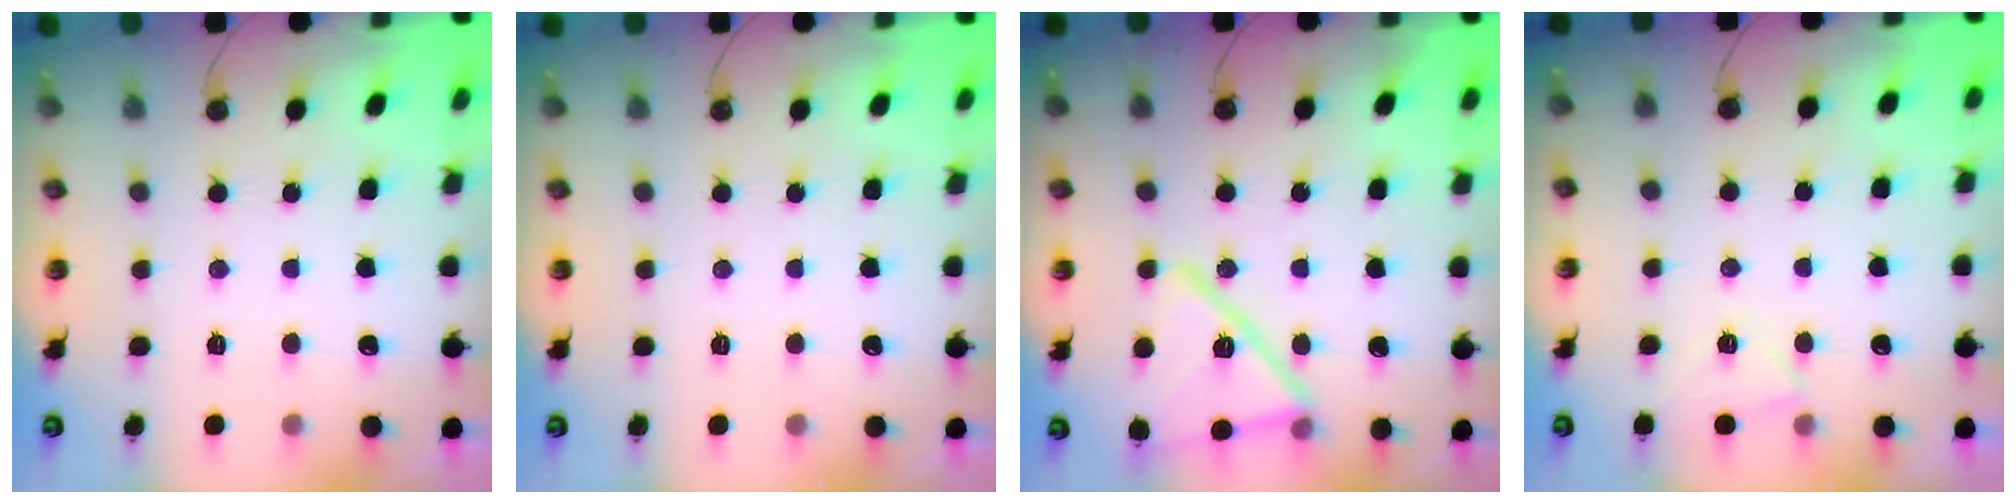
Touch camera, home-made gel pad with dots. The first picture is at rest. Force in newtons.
{"total": 0.0}
{"total": 17.6, "press": 15.8, "slide": 7.7}
{"total": 4.3, "press": 4.1, "slide": 1.3}